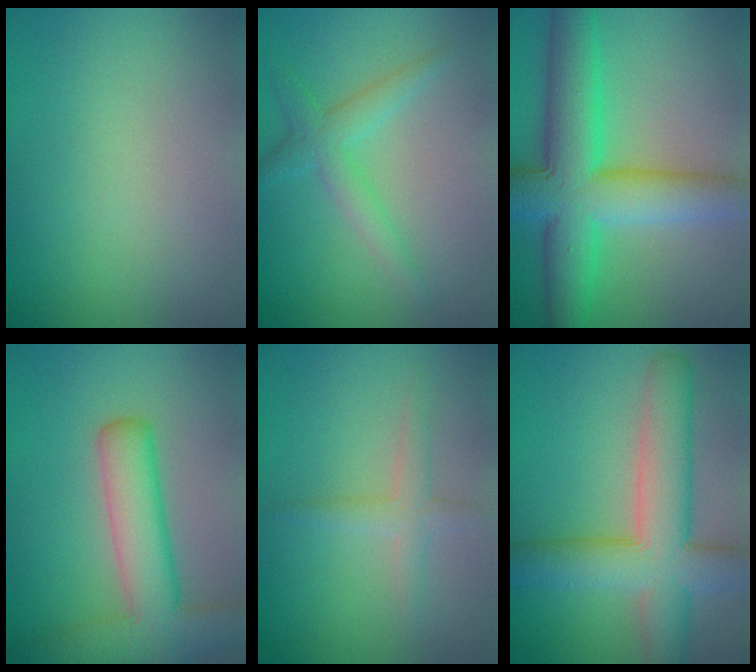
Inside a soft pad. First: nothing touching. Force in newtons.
{"total": 2.8, "press": 2.8, "slide": 0.1}
{"total": 10.0, "press": 10.0, "slide": 0.1}
{"total": 7.6, "press": 7.6, "slide": 0.4}
{"total": 1.9, "press": 1.9, "slide": 0.1}
{"total": 8.5, "press": 8.5, "slide": 0.4}